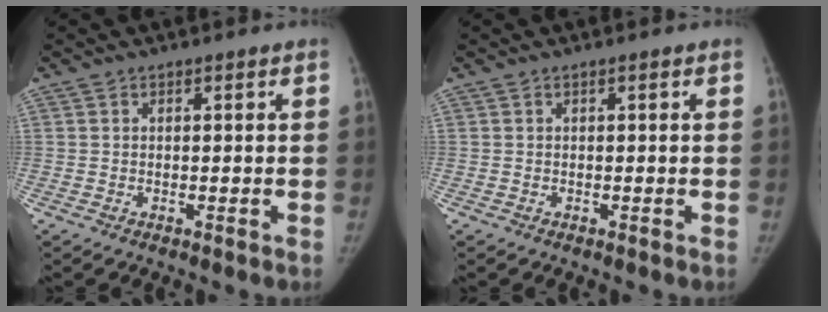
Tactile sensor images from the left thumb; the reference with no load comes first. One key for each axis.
{"total": 0.0}